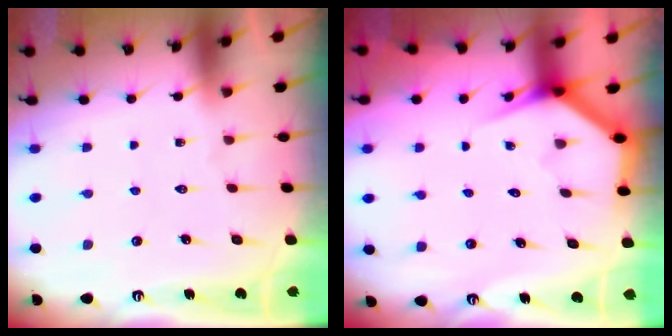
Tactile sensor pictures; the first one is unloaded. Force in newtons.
{"total": 3.5, "press": 3.5, "slide": 0.2}